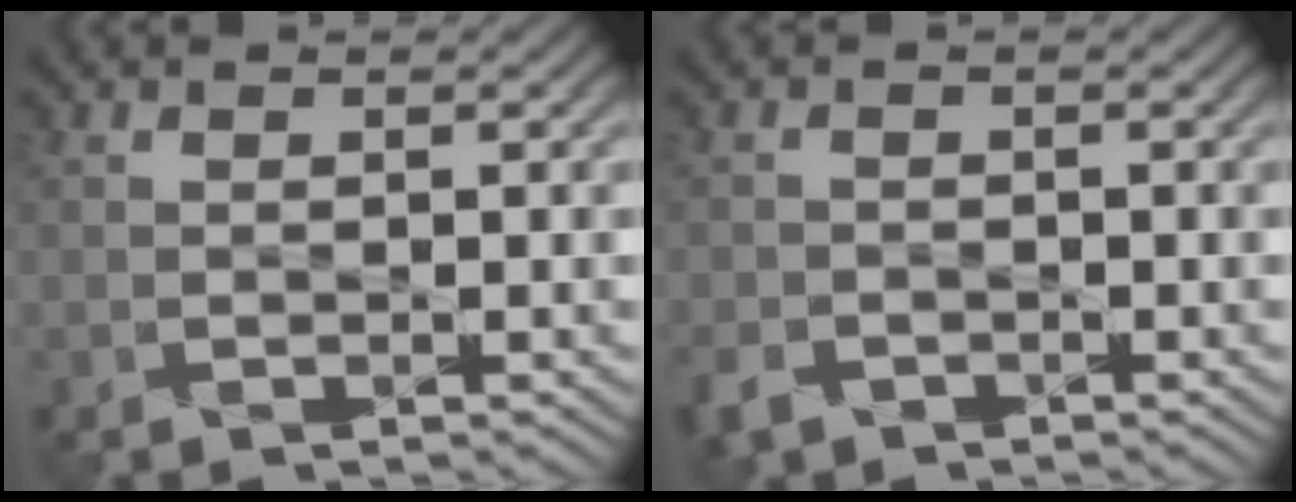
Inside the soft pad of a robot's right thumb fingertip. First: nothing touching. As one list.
[{"total": 2.8, "force": [-1.9, 1.8, 1.1], "torque": [-0.032, -0.010, -0.045]}]